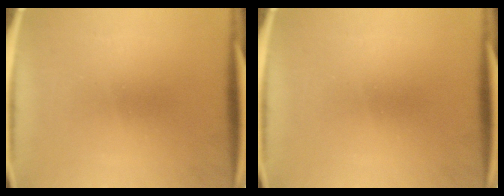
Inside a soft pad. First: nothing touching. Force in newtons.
{"total": 0.0}